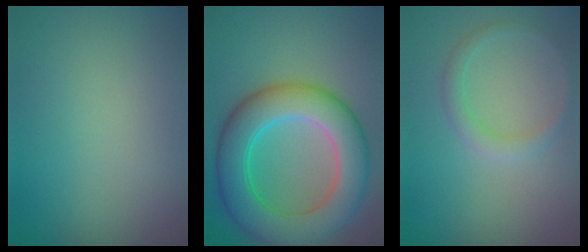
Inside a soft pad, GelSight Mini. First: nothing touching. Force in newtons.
{"total": 8.8, "press": 8.8, "slide": 0.1}
{"total": 1.6, "press": 1.6, "slide": 0.2}